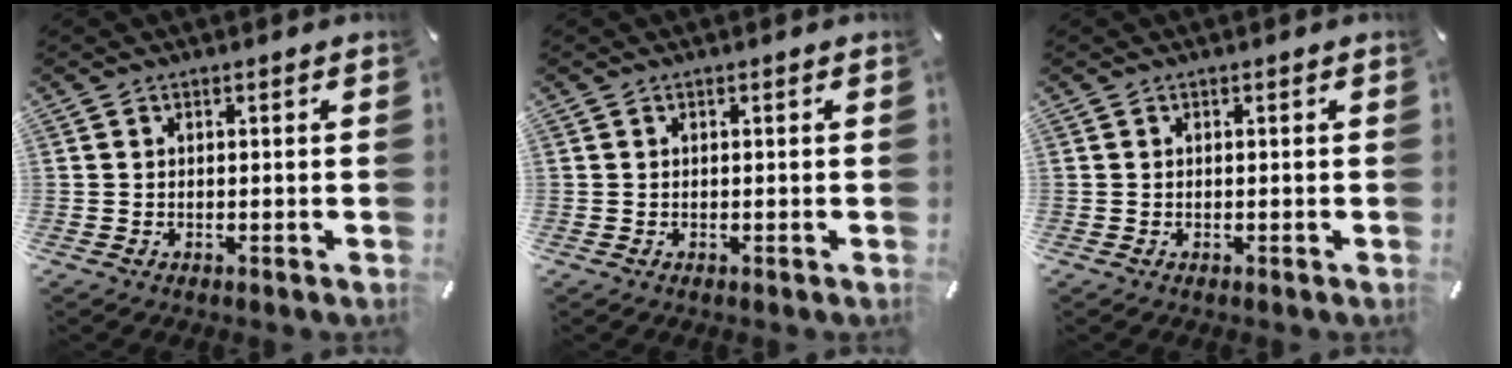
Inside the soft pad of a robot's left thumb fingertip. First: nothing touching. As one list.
[{"total": 0.0}, {"total": 0.0}]